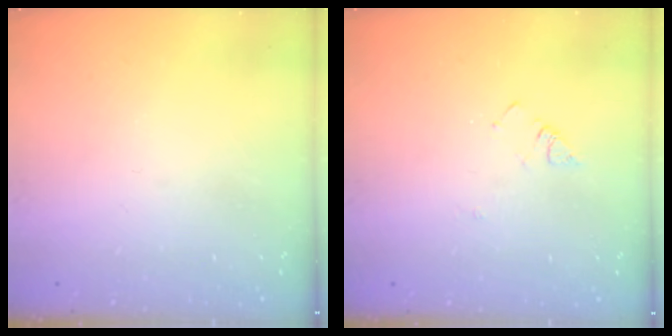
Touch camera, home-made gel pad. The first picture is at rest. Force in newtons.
{"total": 3.1, "press": 3.1, "slide": 0.5}